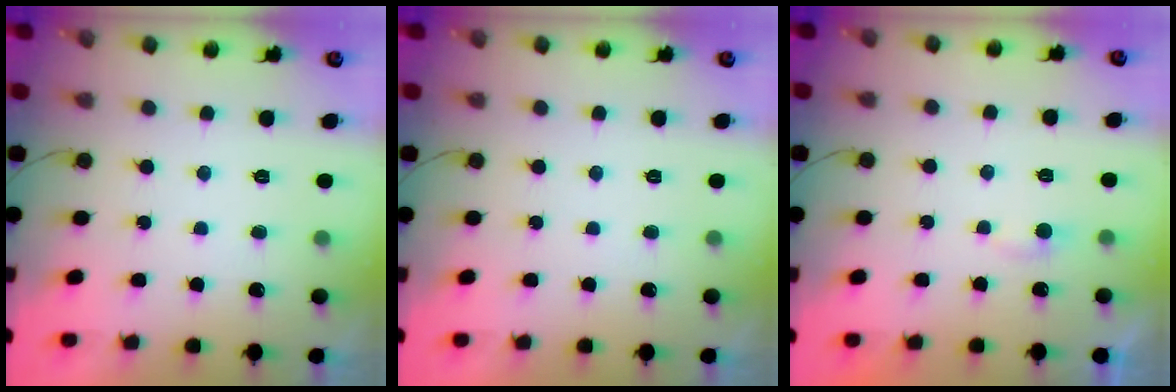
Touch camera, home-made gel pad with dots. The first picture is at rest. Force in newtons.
{"total": 0.0}
{"total": 2.8, "press": 2.8, "slide": 0.3}